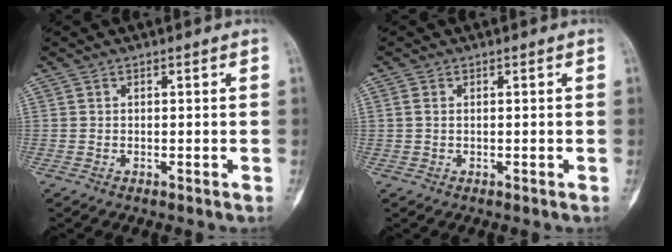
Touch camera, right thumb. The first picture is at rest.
{"total": 0.8, "force": [0.1, 0.6, 0.6], "torque": [-0.016, -0.002, 0.000]}